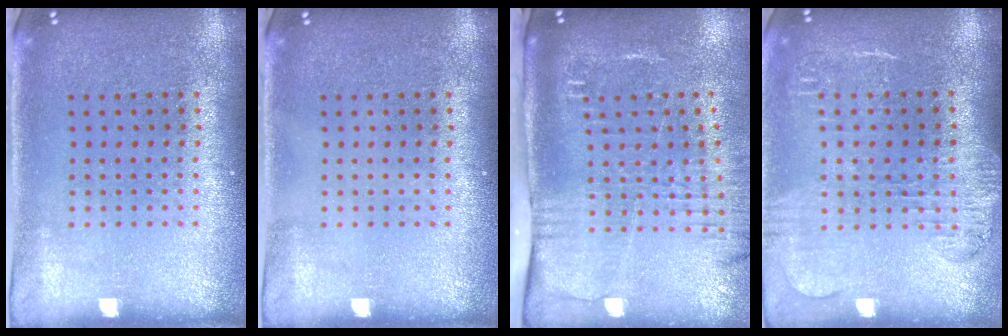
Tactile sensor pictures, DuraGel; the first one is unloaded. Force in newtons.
{"total": 0.0}
{"total": 2.8, "press": 2.1, "slide": 1.7}
{"total": 1.7, "press": 1.5, "slide": 0.8}